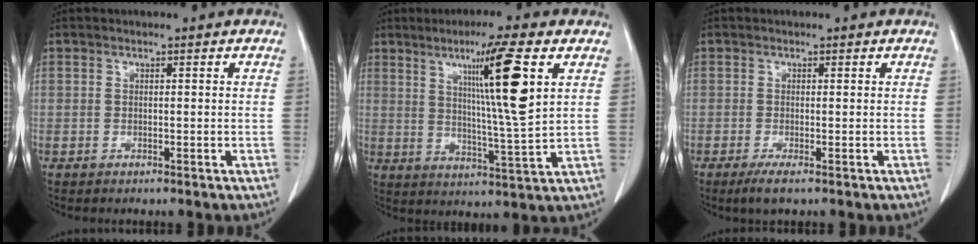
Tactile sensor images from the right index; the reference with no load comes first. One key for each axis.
{"total": 12.0, "fx": 4.6, "fy": -1.1, "fz": 11.0, "tx": -0.182, "ty": -0.007, "tz": 0.079}
{"total": 2.2, "fx": -1.2, "fy": 0.1, "fz": 1.8, "tx": -0.034, "ty": -0.008, "tz": -0.021}